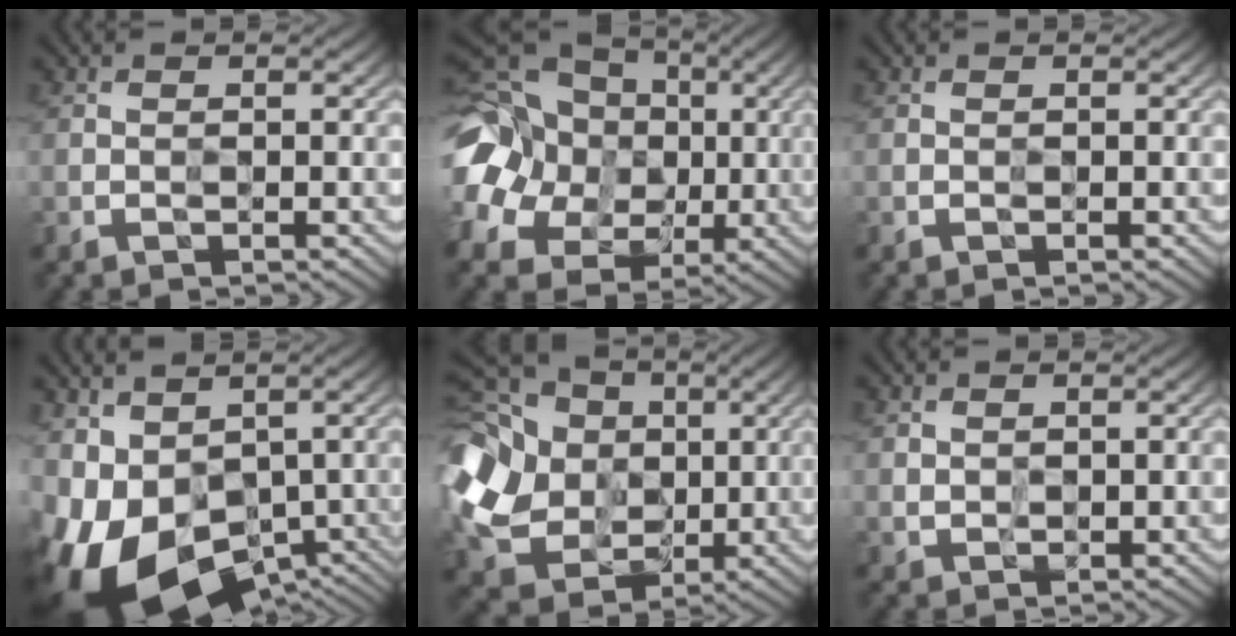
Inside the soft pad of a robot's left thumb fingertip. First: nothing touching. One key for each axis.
{"total": 20.2, "fx": 3.7, "fy": 17.5, "fz": 9.3, "tx": -0.273, "ty": 0.034, "tz": 0.042}
{"total": 0.0}
{"total": 15.4, "fx": -4.7, "fy": 10.0, "fz": 10.7, "tx": -0.227, "ty": -0.026, "tz": -0.027}
{"total": 17.4, "fx": 2.1, "fy": 15.1, "fz": 8.5, "tx": -0.266, "ty": -0.001, "tz": 0.044}
{"total": 1.9, "fx": 1.3, "fy": 1.3, "fz": 0.7, "tx": -0.019, "ty": -0.002, "tz": 0.029}